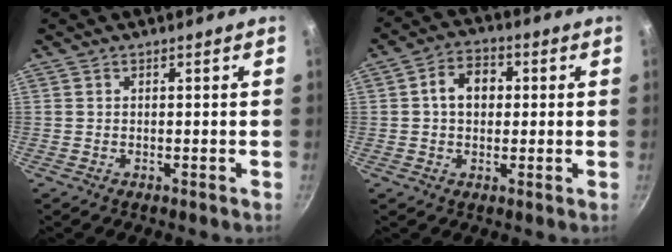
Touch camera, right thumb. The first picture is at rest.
{"total": 7.1, "force": [0.9, 5.3, 4.6], "torque": [-0.052, 0.015, 0.004]}